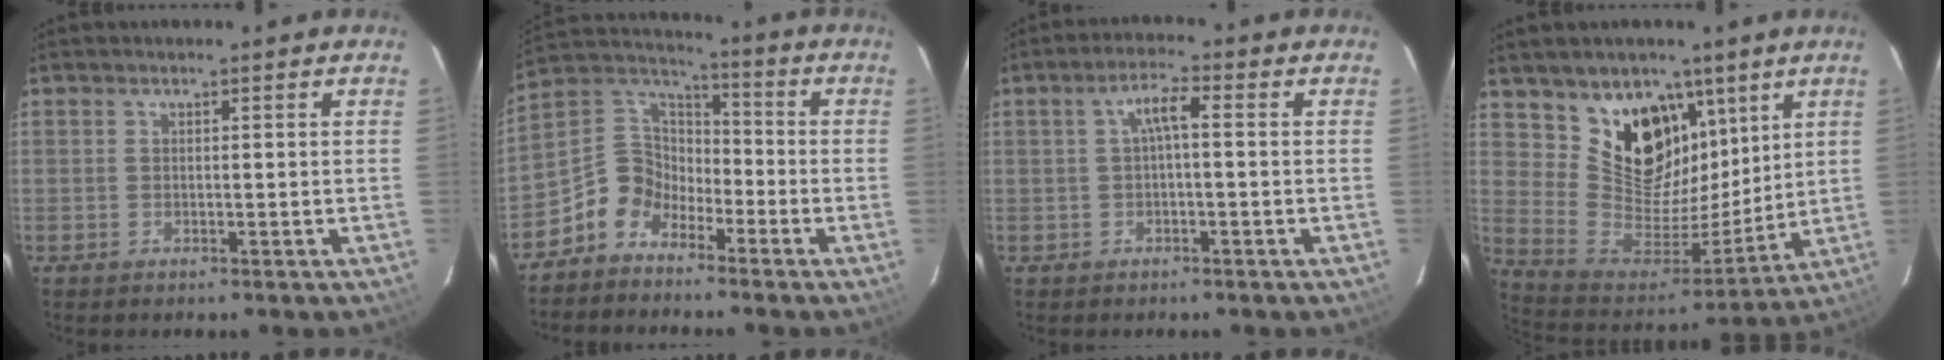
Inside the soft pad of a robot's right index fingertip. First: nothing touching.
{"total": 8.2, "force": [-5.7, 5.7, 1.9], "torque": [-0.053, 0.045, -0.134]}
{"total": 3.6, "force": [0.0, 0.8, 3.5], "torque": [-0.069, 0.012, 0.004]}
{"total": 17.1, "force": [9.8, 12.2, 6.9], "torque": [-0.141, -0.009, 0.189]}